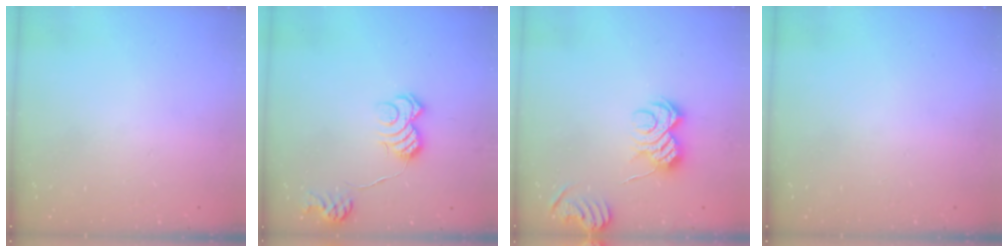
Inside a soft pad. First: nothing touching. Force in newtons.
{"total": 11.1, "press": 11.0, "slide": 1.0}
{"total": 10.3, "press": 10.3, "slide": 0.7}
{"total": 0.0}